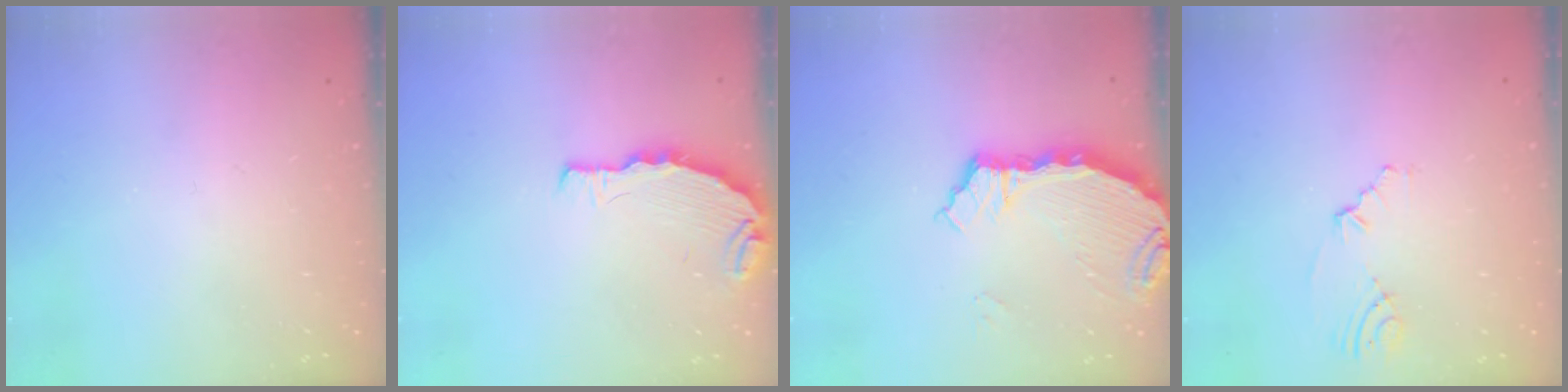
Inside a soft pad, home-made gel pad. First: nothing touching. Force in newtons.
{"total": 4.5, "press": 4.4, "slide": 0.8}
{"total": 7.4, "press": 5.3, "slide": 5.2}
{"total": 4.7, "press": 1.6, "slide": 4.4}